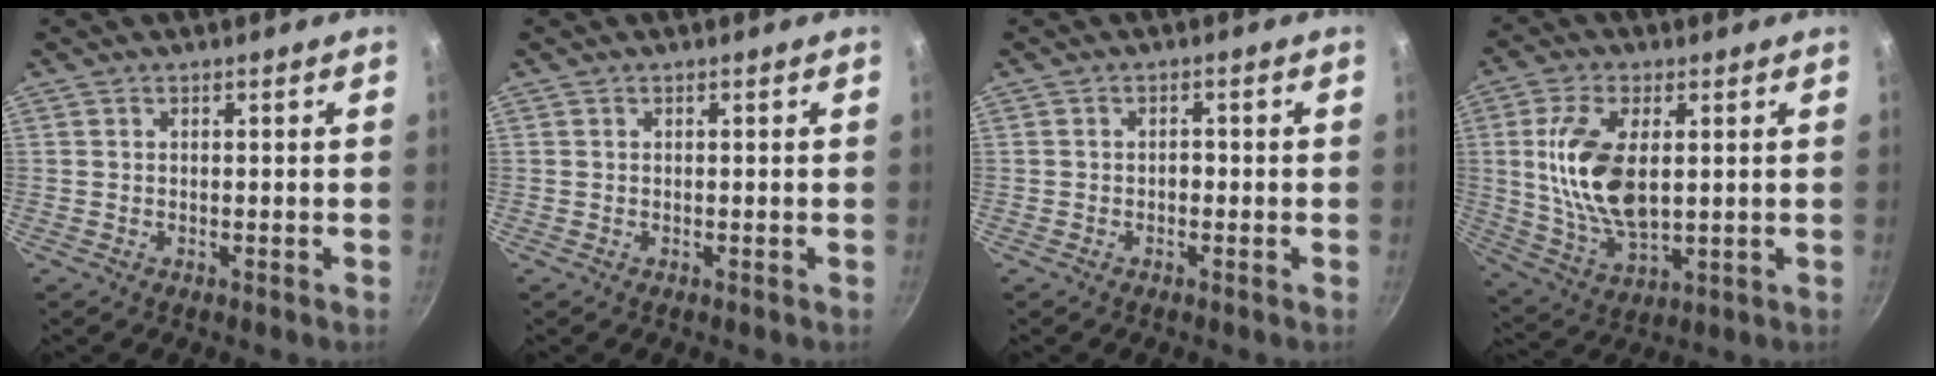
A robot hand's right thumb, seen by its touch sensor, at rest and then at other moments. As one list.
[{"total": 0.0}, {"total": 1.3, "force": [-0.4, 0.9, 0.8], "torque": [-0.006, 0.004, -0.009]}, {"total": 14.7, "force": [2.0, 7.4, 12.6], "torque": [-0.250, -0.015, 0.048]}]